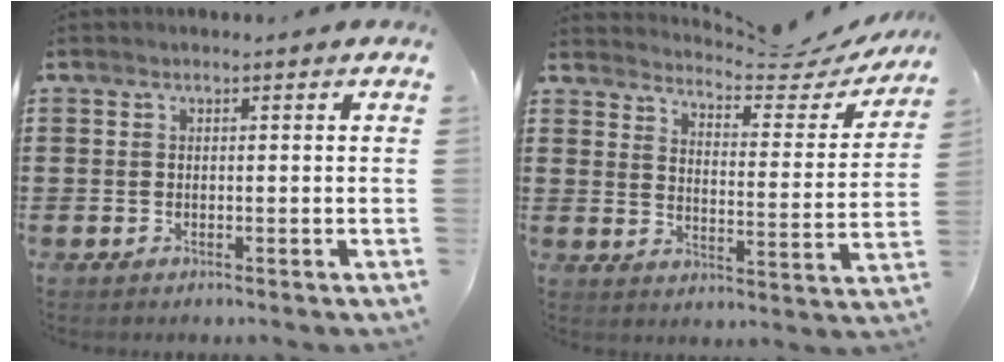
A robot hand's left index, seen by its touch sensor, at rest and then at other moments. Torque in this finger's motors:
{"motor_torque": [1.10, -1.04, 0.05, 0.03]}